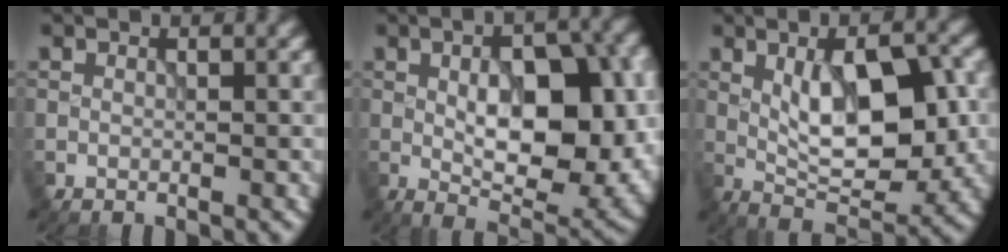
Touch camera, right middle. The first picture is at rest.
{"total": 11.3, "force": [-0.3, 5.6, 9.8], "torque": [-0.139, -0.005, 0.003]}
{"total": 8.6, "force": [0.6, 3.4, 7.8], "torque": [-0.127, -0.002, 0.014]}